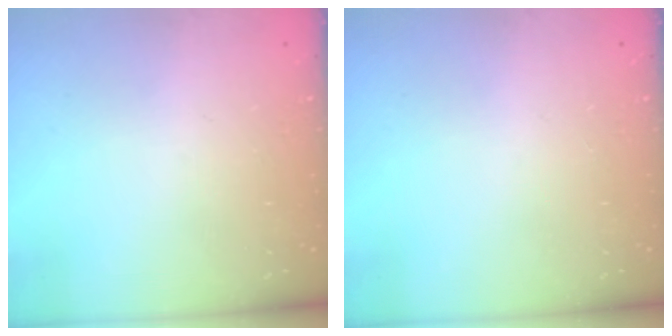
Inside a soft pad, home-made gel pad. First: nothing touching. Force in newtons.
{"total": 0.0}